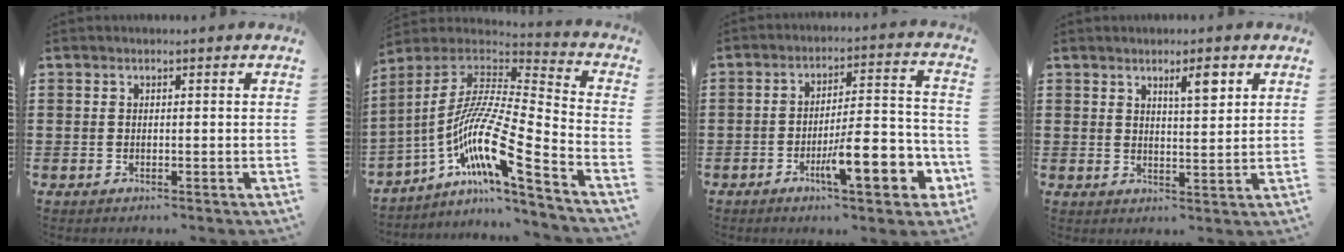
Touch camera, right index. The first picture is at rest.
{"total": 13.4, "force": [-6.6, 1.6, 11.6], "torque": [-0.254, -0.030, -0.140]}
{"total": 11.1, "force": [-5.0, 3.1, 9.5], "torque": [-0.135, 0.005, -0.082]}
{"total": 4.1, "force": [2.3, 1.0, 3.2], "torque": [-0.043, -0.003, 0.033]}